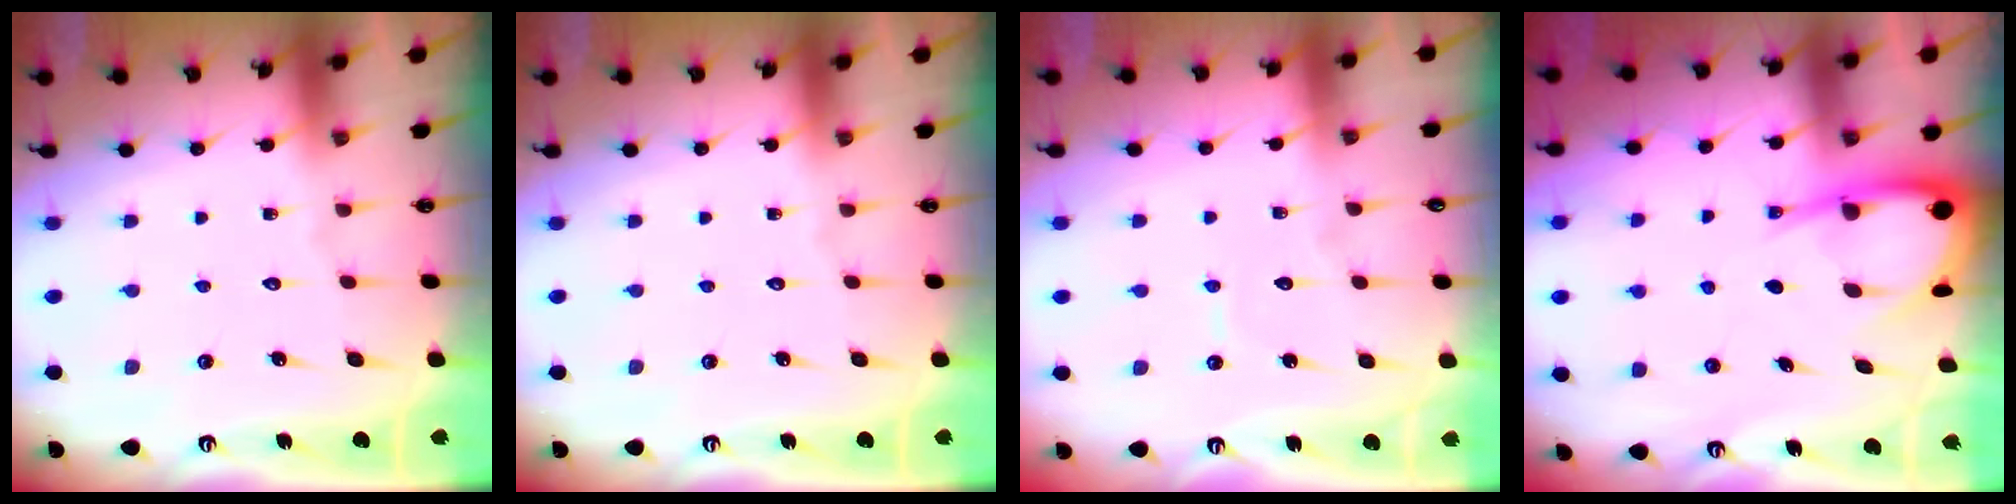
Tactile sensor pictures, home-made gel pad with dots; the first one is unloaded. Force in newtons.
{"total": 0.0}
{"total": 3.6, "press": 3.6, "slide": 0.2}
{"total": 7.8, "press": 7.7, "slide": 0.8}